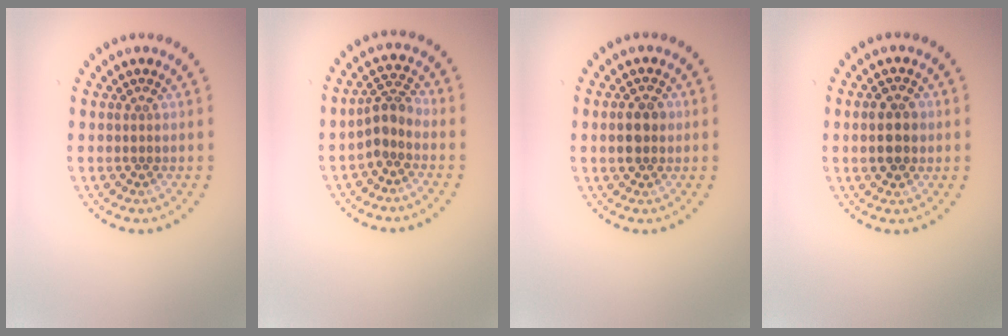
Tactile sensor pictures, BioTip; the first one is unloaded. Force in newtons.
{"total": 2.5, "press": 1.9, "slide": 1.6}
{"total": 2.9, "press": 2.9, "slide": 0.1}
{"total": 3.3, "press": 3.3, "slide": 0.1}